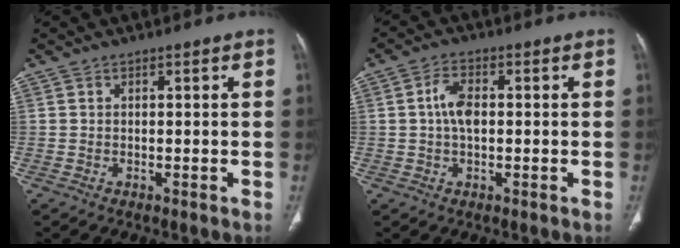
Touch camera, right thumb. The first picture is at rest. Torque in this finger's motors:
{"motor_torque": [1.04, 1.16, 0.63, -0.46, 0.05]}